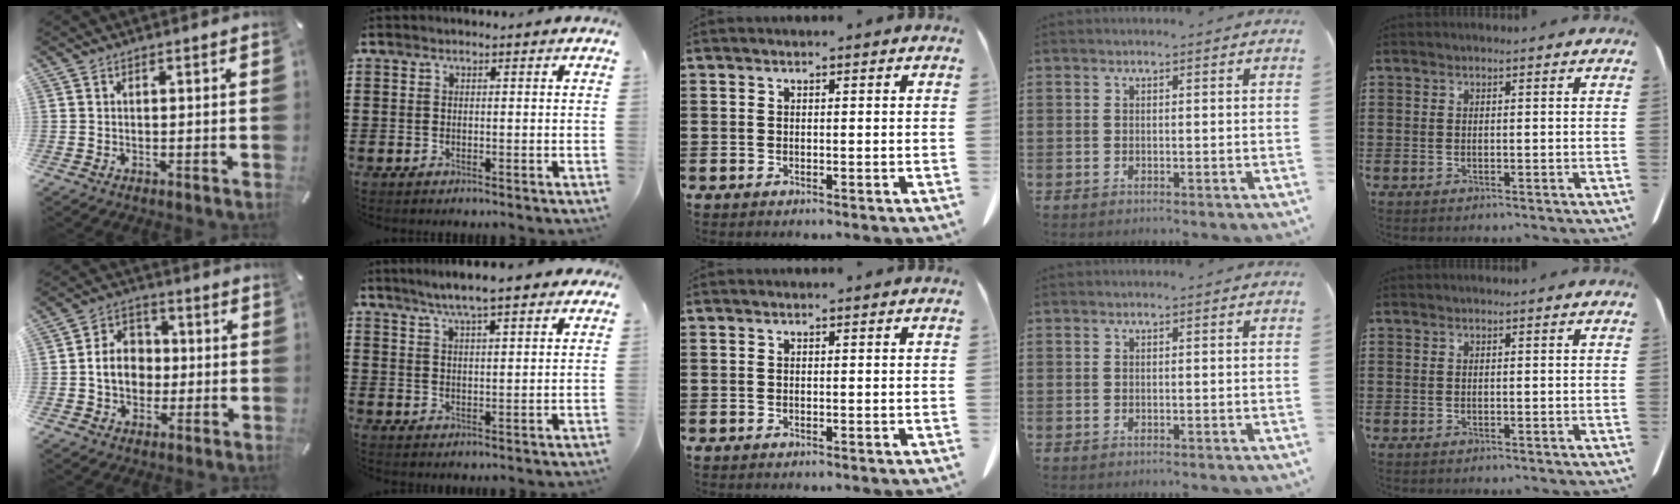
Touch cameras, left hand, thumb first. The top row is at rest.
{"thumb": {"total": 8.9, "force": [-0.8, 7.5, 4.6], "torque": [-0.091, 0.018, -0.013]}, "index": {"total": 5.8, "force": [4.7, 0.6, 3.4], "torque": [-0.078, -0.005, 0.082]}}